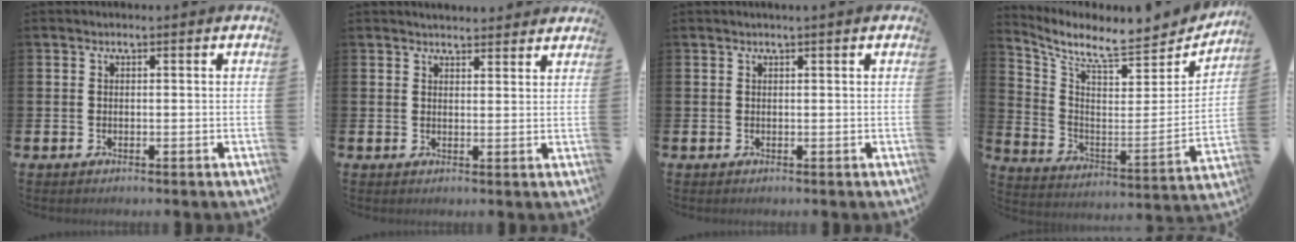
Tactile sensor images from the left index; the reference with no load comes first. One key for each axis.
{"total": 3.0, "fx": 3.0, "fy": 0.5, "fz": -0.1, "tx": -0.002, "ty": -0.015, "tz": 0.055}
{"total": 0.7, "fx": 0.5, "fy": -0.1, "fz": 0.5, "tx": -0.005, "ty": 0.000, "tz": 0.007}
{"total": 8.5, "fx": 7.2, "fy": 2.1, "fz": 4.0, "tx": -0.090, "ty": -0.068, "tz": 0.113}